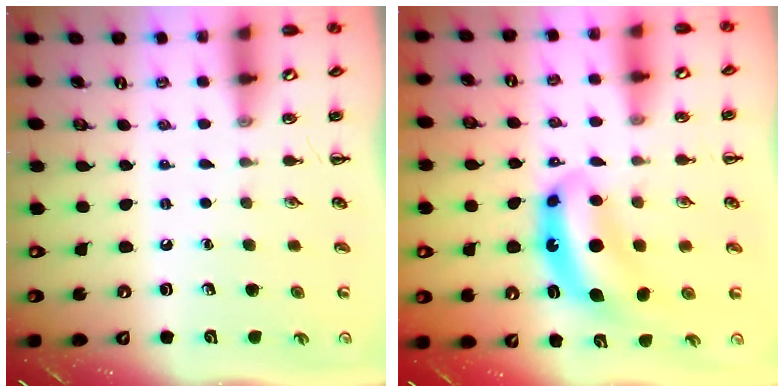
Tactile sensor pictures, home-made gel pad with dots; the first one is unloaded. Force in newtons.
{"total": 8.4, "press": 8.2, "slide": 1.8}